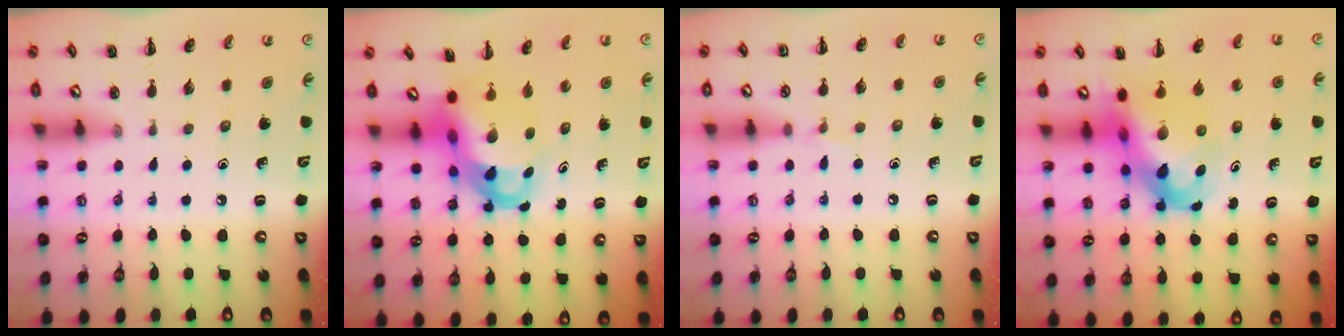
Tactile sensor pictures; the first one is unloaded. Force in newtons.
{"total": 8.0, "press": 7.7, "slide": 2.0}
{"total": 3.7, "press": 3.5, "slide": 1.2}
{"total": 12.3, "press": 11.9, "slide": 3.1}